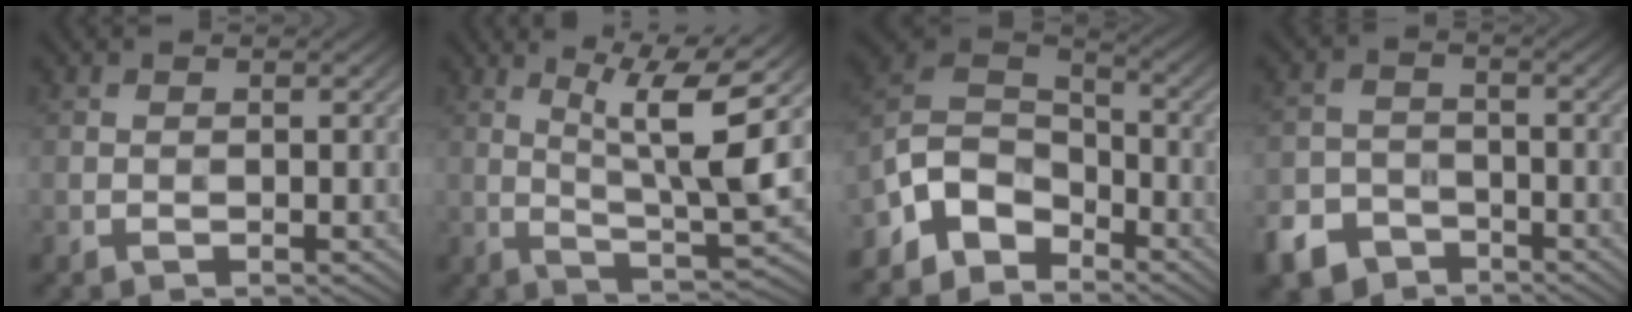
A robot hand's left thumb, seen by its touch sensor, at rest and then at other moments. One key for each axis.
{"total": 9.2, "fx": 3.4, "fy": 1.1, "fz": 8.5, "tx": -0.144, "ty": 0.008, "tz": 0.063}
{"total": 8.2, "fx": -5.5, "fy": 5.1, "fz": 3.3, "tx": -0.079, "ty": 0.002, "tz": -0.119}
{"total": 6.4, "fx": -4.4, "fy": 4.1, "fz": 2.2, "tx": -0.051, "ty": -0.018, "tz": -0.089}